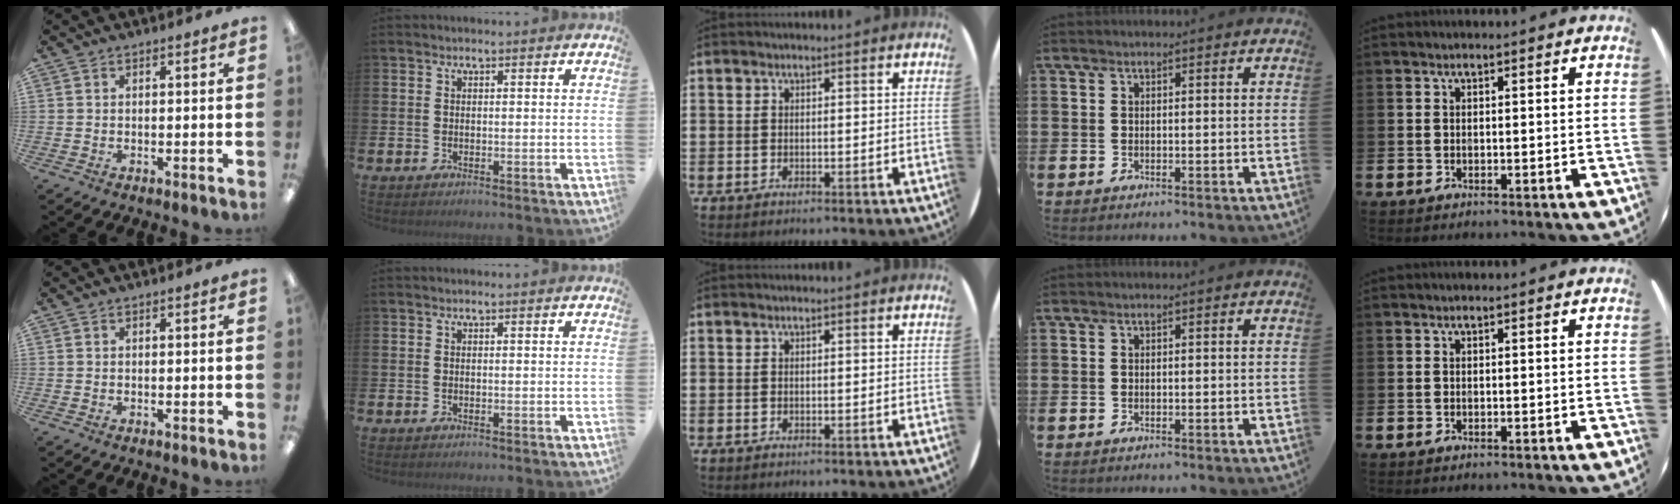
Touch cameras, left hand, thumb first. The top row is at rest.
{}